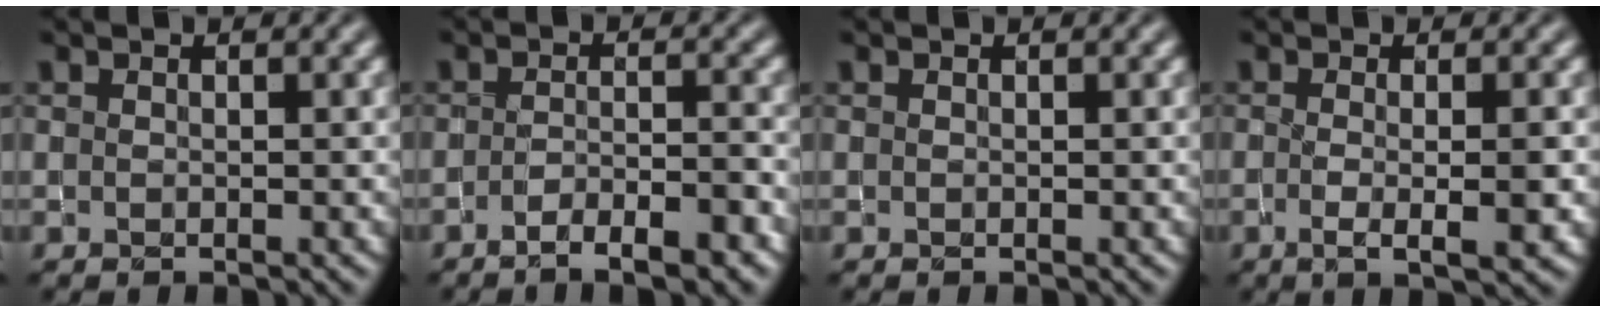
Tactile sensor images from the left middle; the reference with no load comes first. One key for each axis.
{"total": 4.0, "fx": -2.6, "fy": 1.0, "fz": 2.9, "tx": -0.048, "ty": 0.002, "tz": -0.043}
{"total": 0.0}
{"total": 3.5, "fx": -0.6, "fy": 1.0, "fz": 3.4, "tx": -0.053, "ty": -0.010, "tz": -0.007}